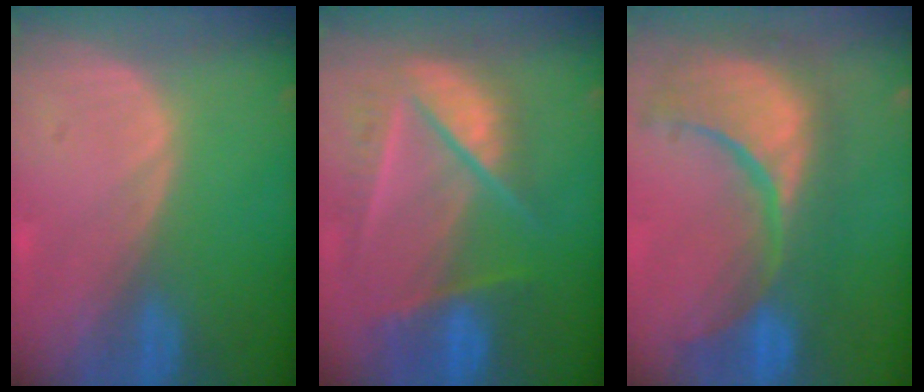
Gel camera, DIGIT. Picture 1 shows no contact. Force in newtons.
{"total": 9.7, "press": 8.2, "slide": 5.1}
{"total": 13.6, "press": 11.8, "slide": 6.8}